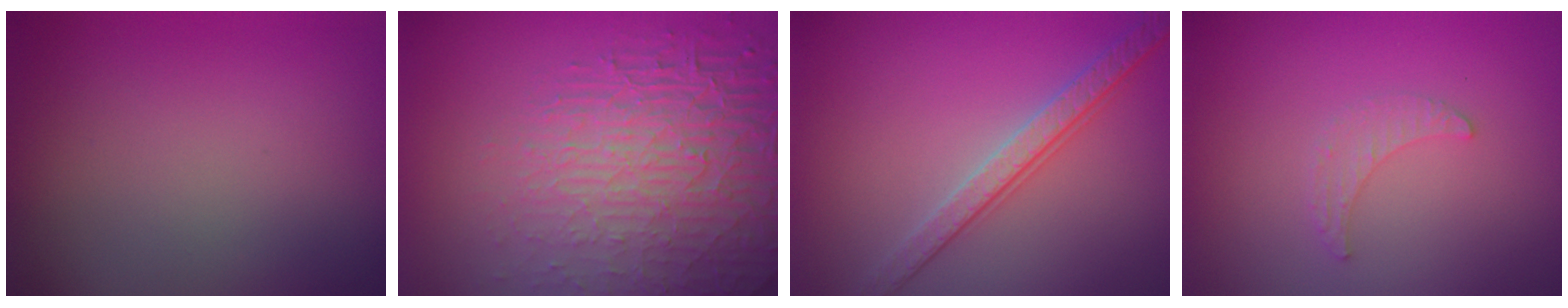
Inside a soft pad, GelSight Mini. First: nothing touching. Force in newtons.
{"total": 8.9, "press": 6.0, "slide": 6.5}
{"total": 3.6, "press": 3.3, "slide": 1.4}
{"total": 1.3, "press": 1.3, "slide": 0.4}